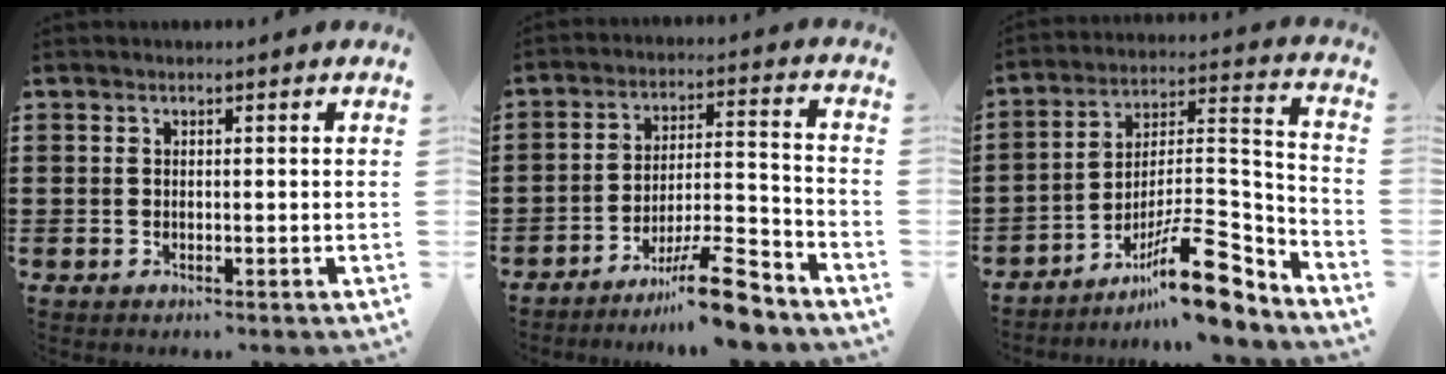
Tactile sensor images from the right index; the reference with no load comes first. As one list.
[{"total": 11.3, "force": [-8.8, 1.3, 7.0], "torque": [-0.098, 0.032, -0.158]}, {"total": 14.8, "force": [-9.9, 3.8, 10.2], "torque": [-0.144, 0.036, -0.170]}]